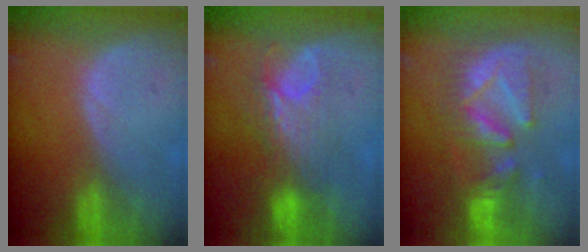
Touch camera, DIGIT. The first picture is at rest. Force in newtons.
{"total": 7.3, "press": 6.6, "slide": 3.1}
{"total": 9.4, "press": 9.3, "slide": 0.9}